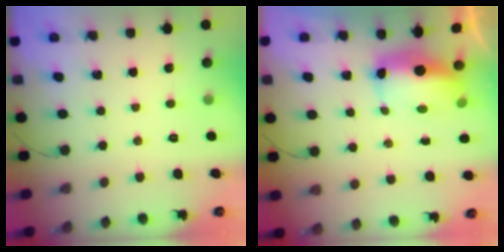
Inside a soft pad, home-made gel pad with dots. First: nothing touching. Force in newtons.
{"total": 8.5, "press": 8.4, "slide": 1.0}